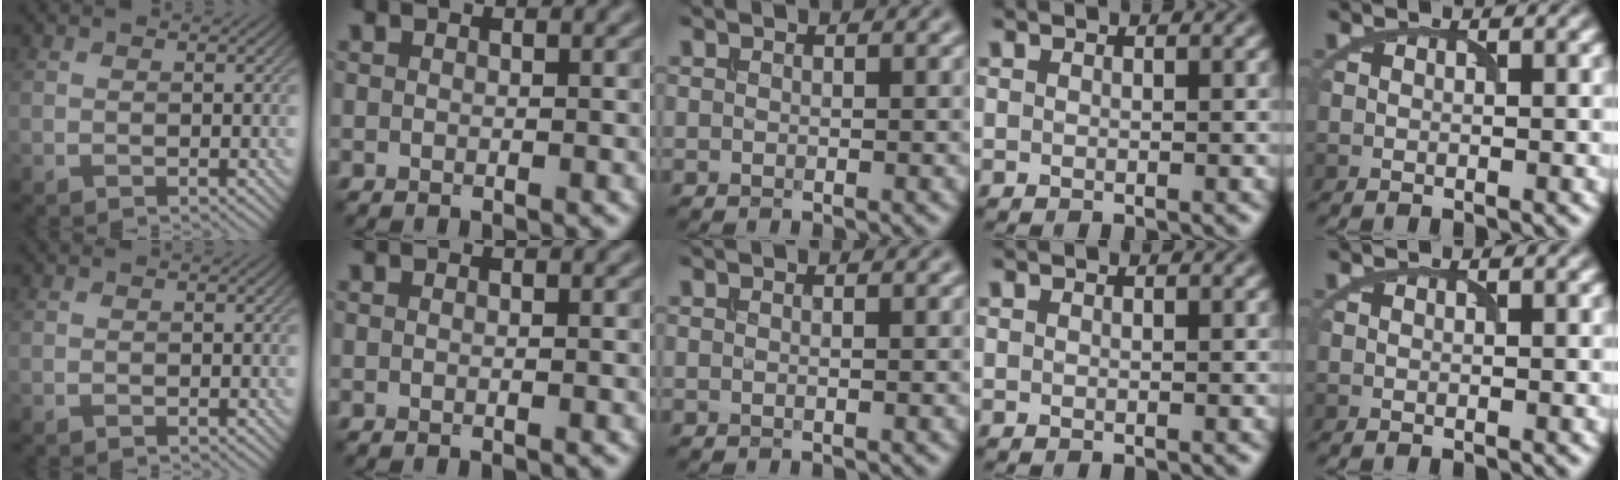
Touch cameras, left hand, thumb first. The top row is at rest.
{}